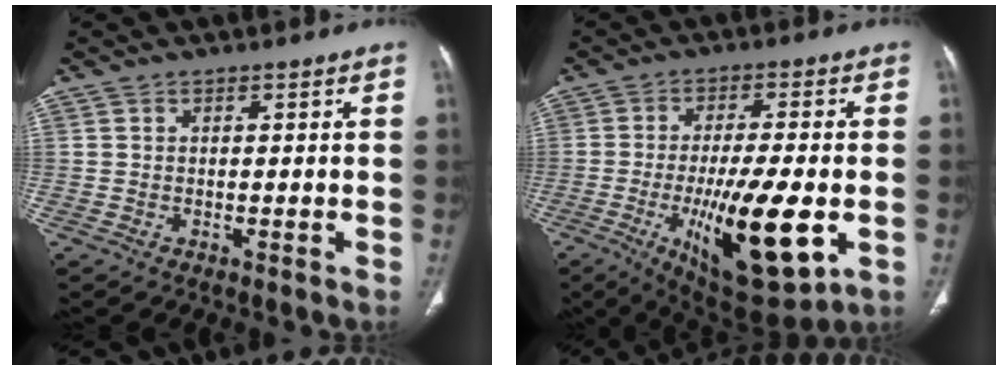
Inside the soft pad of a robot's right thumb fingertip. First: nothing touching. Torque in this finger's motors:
{"motor_torque": [0.11, 0.84, 1.54, -0.73, 0.14]}